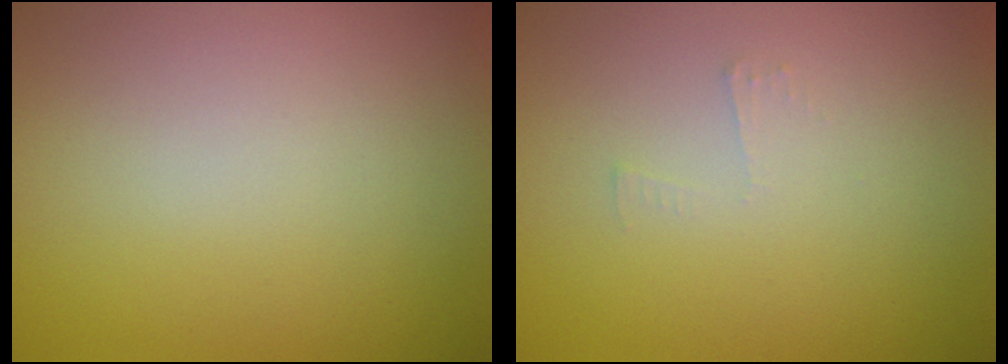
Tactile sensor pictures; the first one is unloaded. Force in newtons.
{"total": 0.7, "press": 0.7, "slide": 0.1}